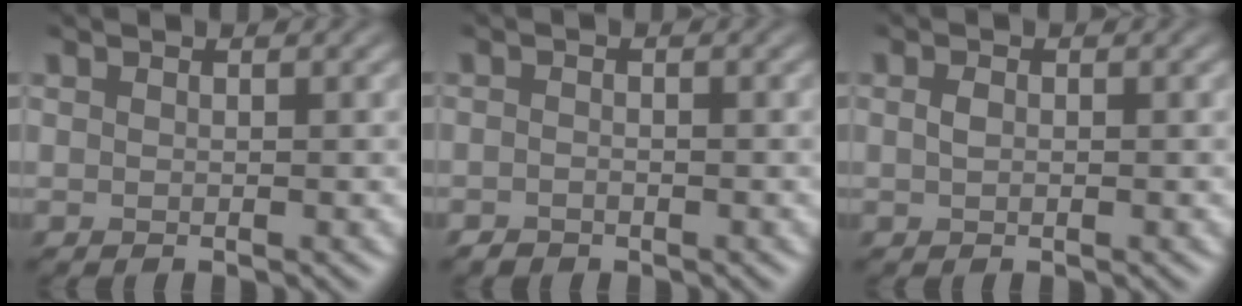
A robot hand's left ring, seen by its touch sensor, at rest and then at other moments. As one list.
[{"total": 1.0, "force": [-0.9, 0.1, -0.3], "torque": [0.007, -0.003, -0.019]}, {"total": 0.8, "force": [-0.7, 0.3, 0.3], "torque": [-0.009, -0.004, -0.014]}]